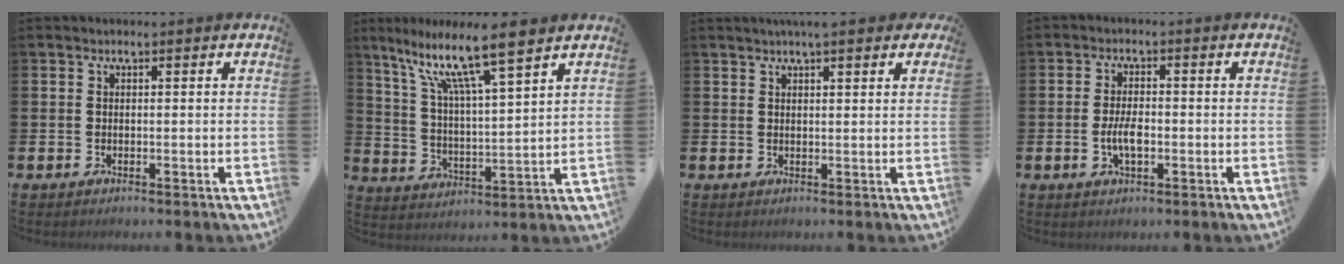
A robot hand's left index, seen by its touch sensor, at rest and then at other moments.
{"total": 10.8, "force": [8.6, 1.1, 6.4], "torque": [-0.151, -0.046, 0.142]}
{"total": 3.1, "force": [2.6, 0.3, 1.7], "torque": [-0.027, -0.004, 0.044]}
{"total": 3.8, "force": [-0.7, 1.6, 3.3], "torque": [-0.067, 0.001, -0.016]}